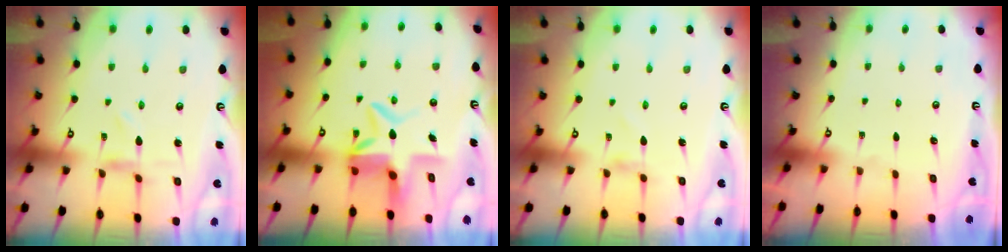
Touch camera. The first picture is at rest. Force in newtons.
{"total": 8.4, "press": 8.2, "slide": 1.8}
{"total": 1.1, "press": 1.1, "slide": 0.0}
{"total": 0.0}